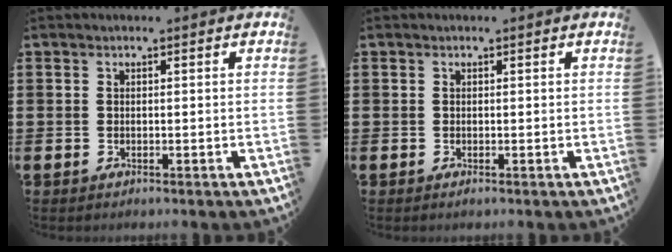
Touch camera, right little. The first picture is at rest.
{"total": 0.0}